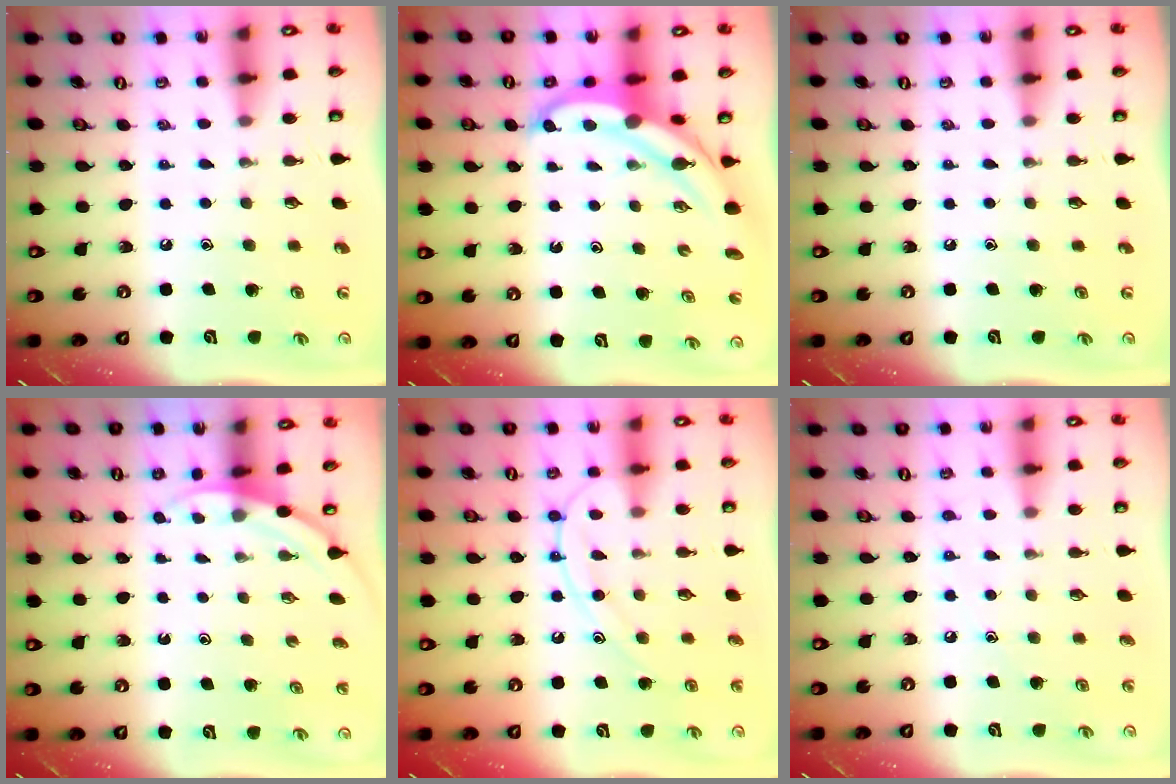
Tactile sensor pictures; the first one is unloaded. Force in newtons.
{"total": 6.0, "press": 5.9, "slide": 0.8}
{"total": 0.0}
{"total": 2.6, "press": 2.6, "slide": 0.1}
{"total": 12.1, "press": 12.1, "slide": 0.7}
{"total": 4.8, "press": 4.7, "slide": 1.0}